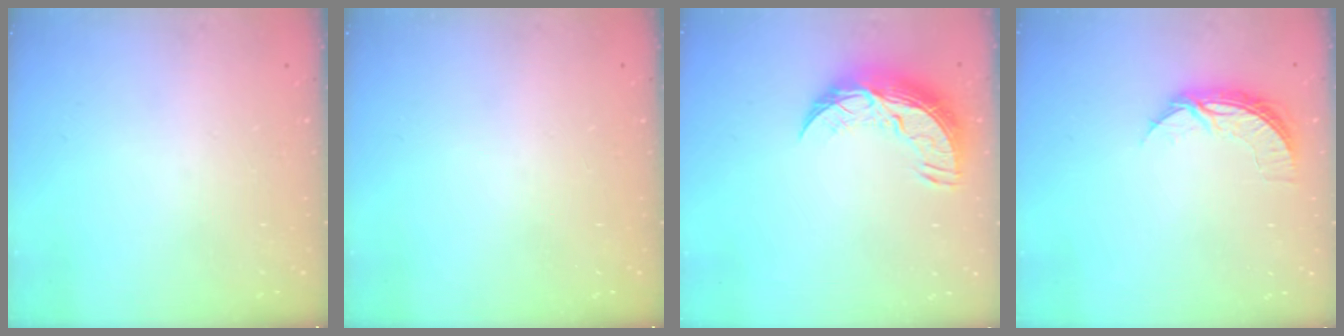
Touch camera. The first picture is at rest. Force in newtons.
{"total": 0.0}
{"total": 11.2, "press": 11.2, "slide": 0.7}
{"total": 6.7, "press": 6.7, "slide": 0.2}